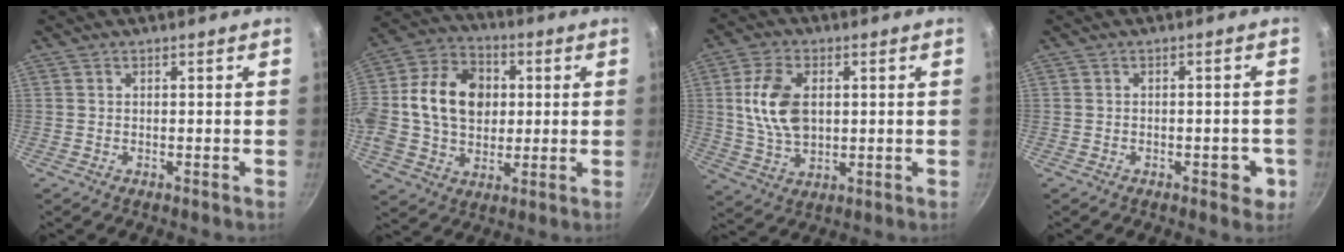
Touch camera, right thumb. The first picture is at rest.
{"total": 19.7, "force": [1.9, 14.9, 12.7], "torque": [-0.207, 0.025, 0.021]}
{"total": 11.3, "force": [1.7, 7.1, 8.6], "torque": [-0.151, -0.005, 0.033]}
{"total": 4.0, "force": [-1.5, 2.1, 3.0], "torque": [-0.019, 0.010, -0.018]}